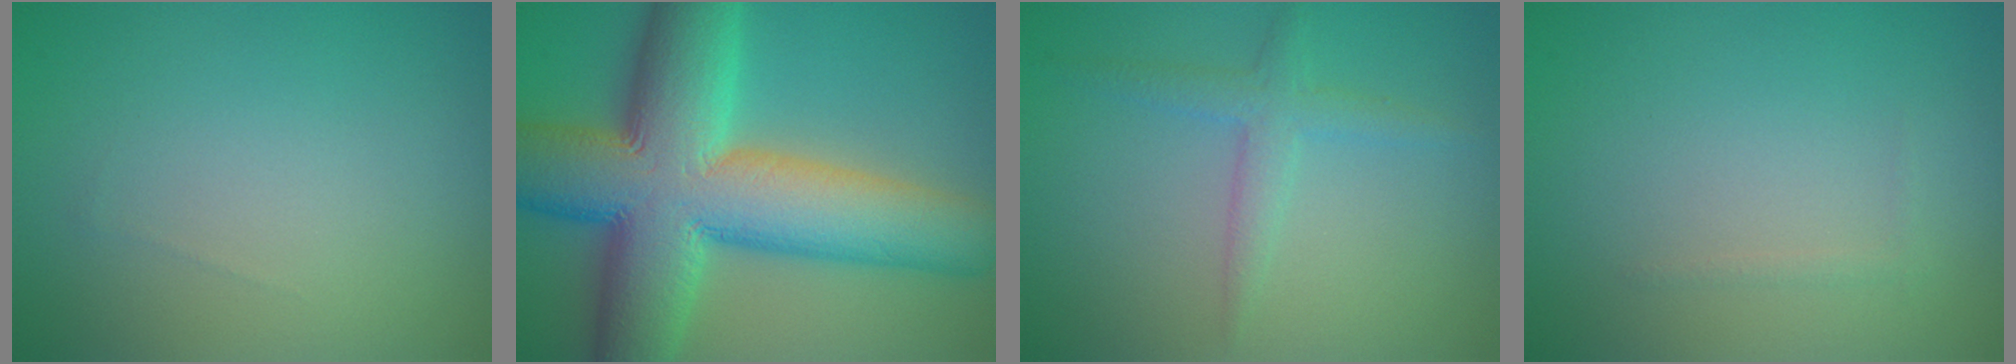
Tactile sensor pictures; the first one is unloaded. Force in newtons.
{"total": 15.8, "press": 15.8, "slide": 0.6}
{"total": 2.2, "press": 2.2, "slide": 0.1}
{"total": 0.5, "press": 0.5, "slide": 0.0}